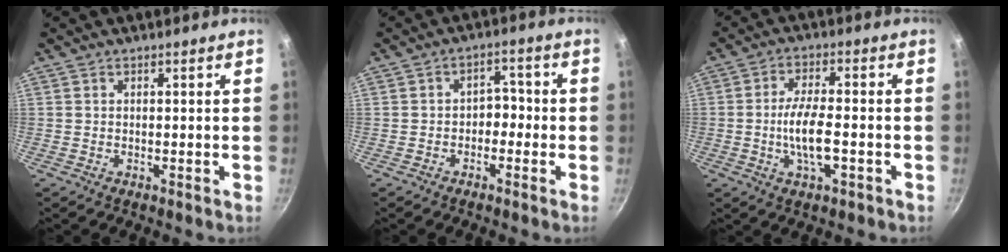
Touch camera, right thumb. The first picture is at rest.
{"total": 4.0, "force": [-1.2, 2.9, 2.4], "torque": [-0.009, 0.024, -0.030]}
{"total": 7.7, "force": [-1.7, 2.9, 6.9], "torque": [-0.132, 0.009, -0.031]}